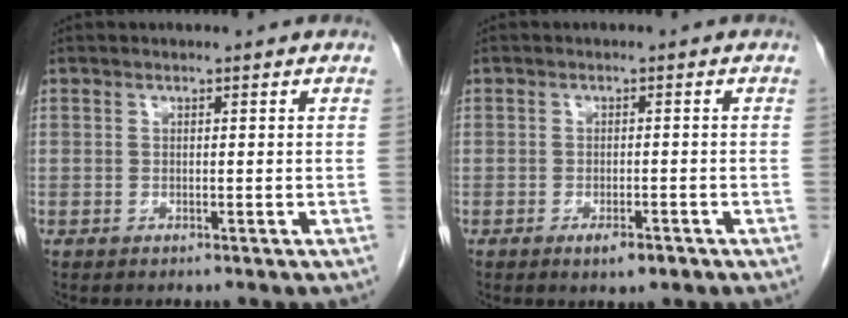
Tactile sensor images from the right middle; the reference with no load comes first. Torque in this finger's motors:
{"motor_torque": [0.24, -0.41, 0.08, 0.02]}